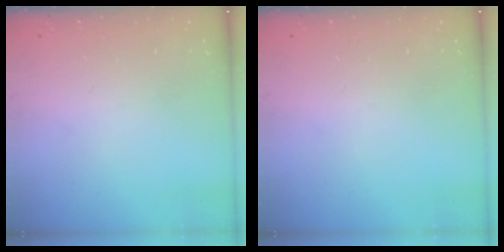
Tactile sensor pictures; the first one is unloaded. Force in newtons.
{"total": 0.0}